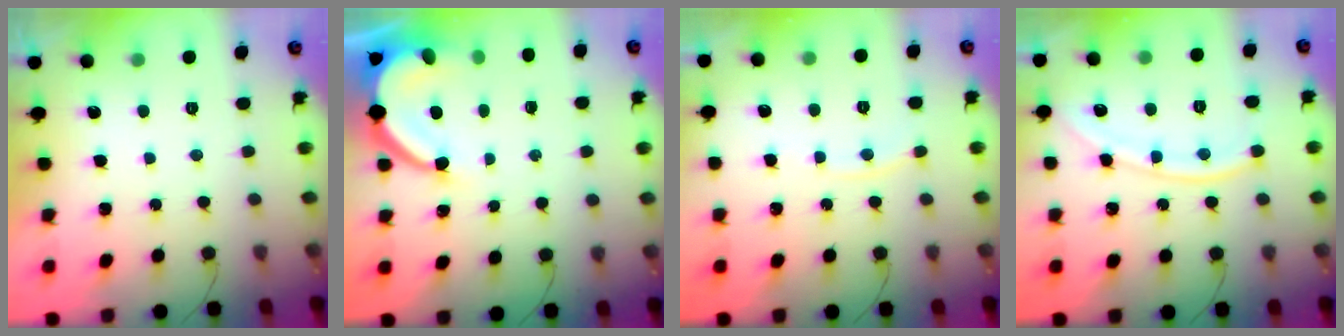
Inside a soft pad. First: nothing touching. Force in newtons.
{"total": 8.6, "press": 8.6, "slide": 1.0}
{"total": 4.6, "press": 4.6, "slide": 0.2}
{"total": 11.3, "press": 11.2, "slide": 1.5}